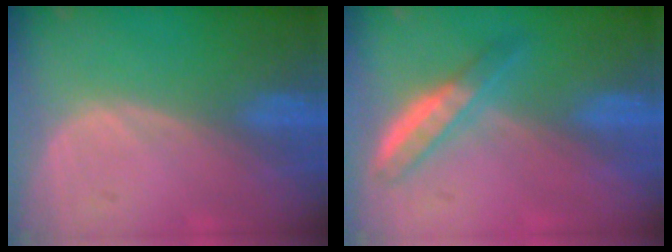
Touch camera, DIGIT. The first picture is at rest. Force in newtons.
{"total": 4.7, "press": 4.4, "slide": 1.4}